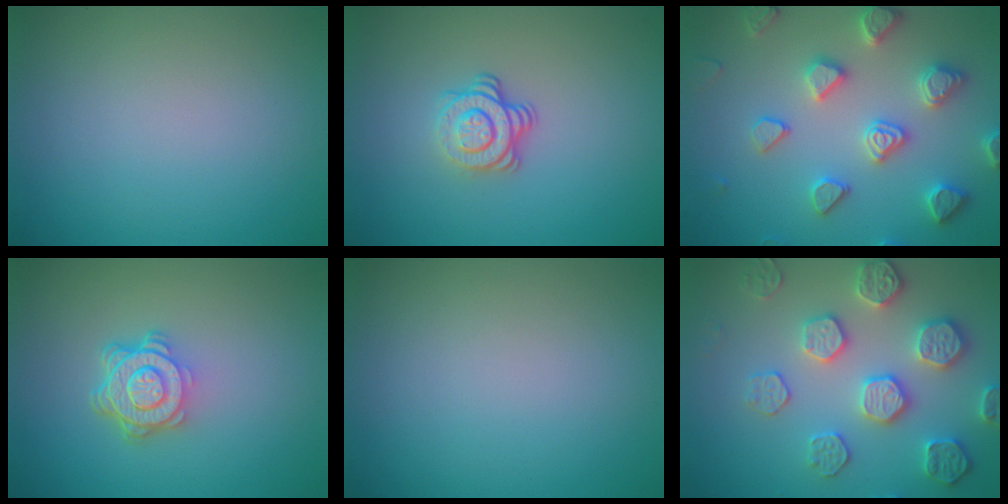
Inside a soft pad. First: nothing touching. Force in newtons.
{"total": 3.6, "press": 2.4, "slide": 2.7}
{"total": 4.5, "press": 4.5, "slide": 0.6}
{"total": 4.8, "press": 3.4, "slide": 3.4}
{"total": 0.0}
{"total": 5.1, "press": 4.9, "slide": 1.4}